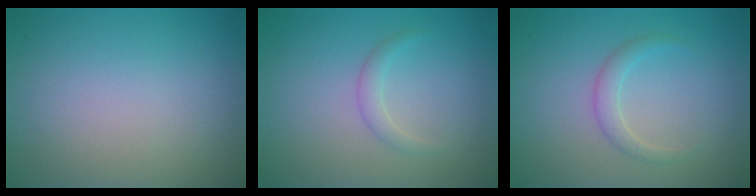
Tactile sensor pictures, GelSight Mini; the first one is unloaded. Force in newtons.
{"total": 1.2, "press": 1.2, "slide": 0.1}
{"total": 1.5, "press": 1.5, "slide": 0.1}